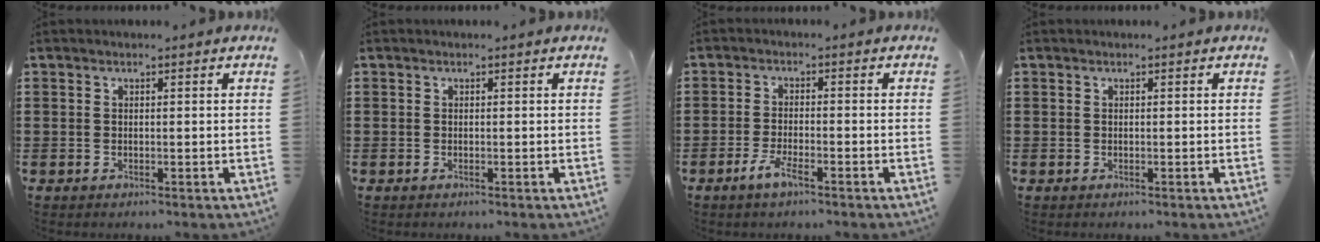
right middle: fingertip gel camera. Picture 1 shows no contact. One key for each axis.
{"total": 0.0}
{"total": 3.6, "fx": -2.2, "fy": 0.8, "fz": 2.7, "tx": -0.057, "ty": 0.000, "tz": -0.046}
{"total": 0.0}